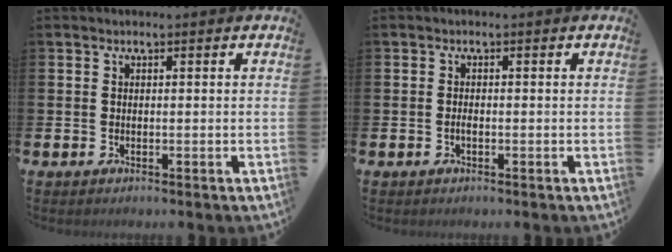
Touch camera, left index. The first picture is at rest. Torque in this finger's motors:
{"motor_torque": [0.26, 0.06, 0.00, 0.00]}